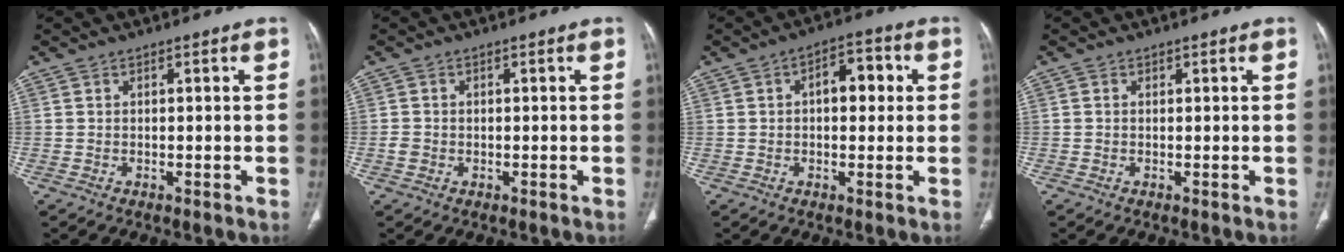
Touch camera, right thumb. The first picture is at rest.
{"total": 1.5, "force": [-0.3, 1.3, 0.6], "torque": [-0.007, 0.006, -0.006]}
{"total": 5.9, "force": [0.9, 3.4, 4.8], "torque": [-0.047, 0.016, 0.006]}
{"total": 0.0}